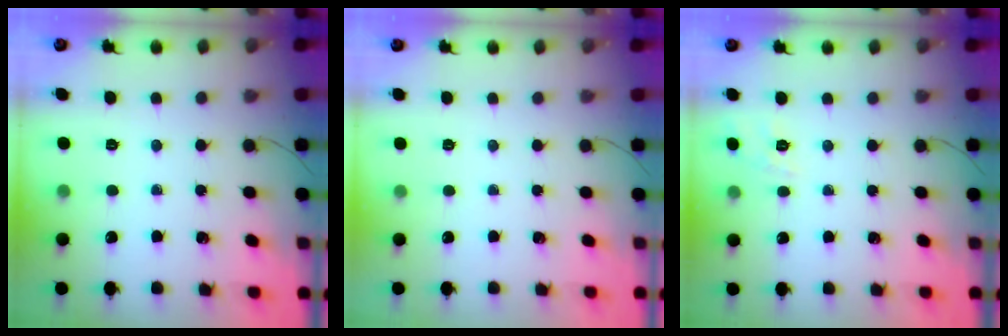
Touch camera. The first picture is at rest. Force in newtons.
{"total": 2.5, "press": 2.4, "slide": 0.5}
{"total": 8.9, "press": 8.7, "slide": 1.7}